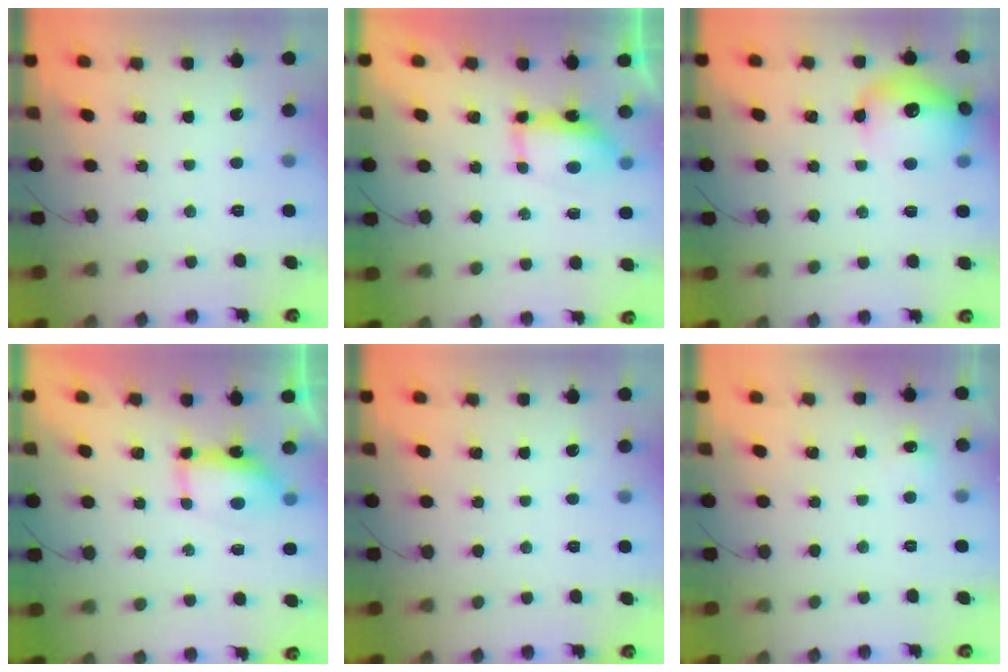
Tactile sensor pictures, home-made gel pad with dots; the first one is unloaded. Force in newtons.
{"total": 7.3, "press": 7.3, "slide": 0.6}
{"total": 15.5, "press": 15.4, "slide": 1.7}
{"total": 7.3, "press": 7.3, "slide": 0.6}
{"total": 0.0}
{"total": 4.1, "press": 3.9, "slide": 1.1}